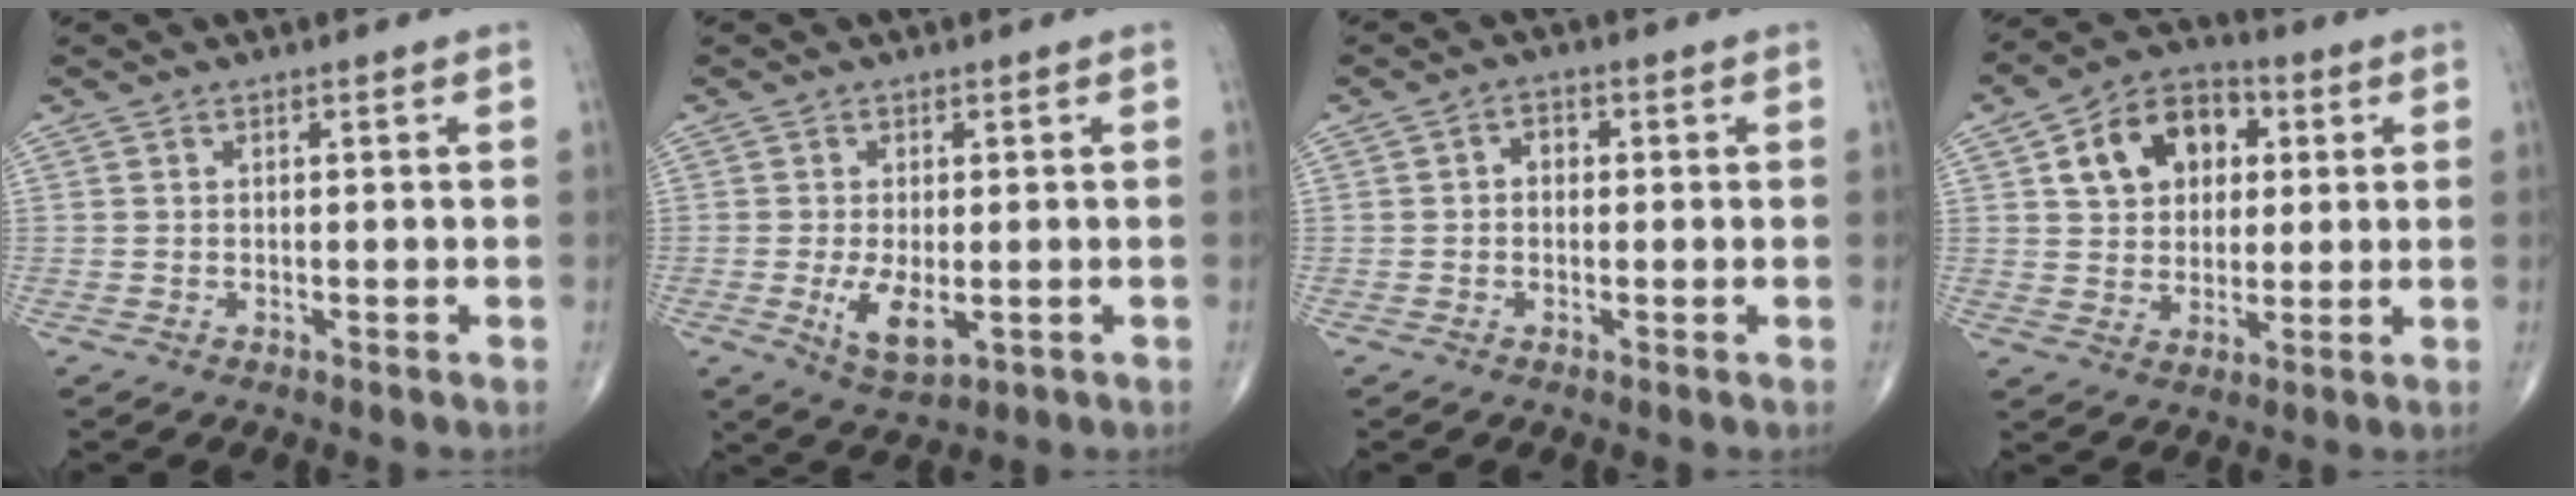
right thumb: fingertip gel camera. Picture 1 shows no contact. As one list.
[{"total": 5.9, "force": [-1.3, 2.6, 5.1], "torque": [-0.094, -0.015, -0.014]}, {"total": 2.2, "force": [0.1, 1.7, 1.4], "torque": [-0.009, 0.012, -0.004]}, {"total": 13.1, "force": [3.9, 9.5, 8.1], "torque": [-0.095, 0.004, 0.059]}]